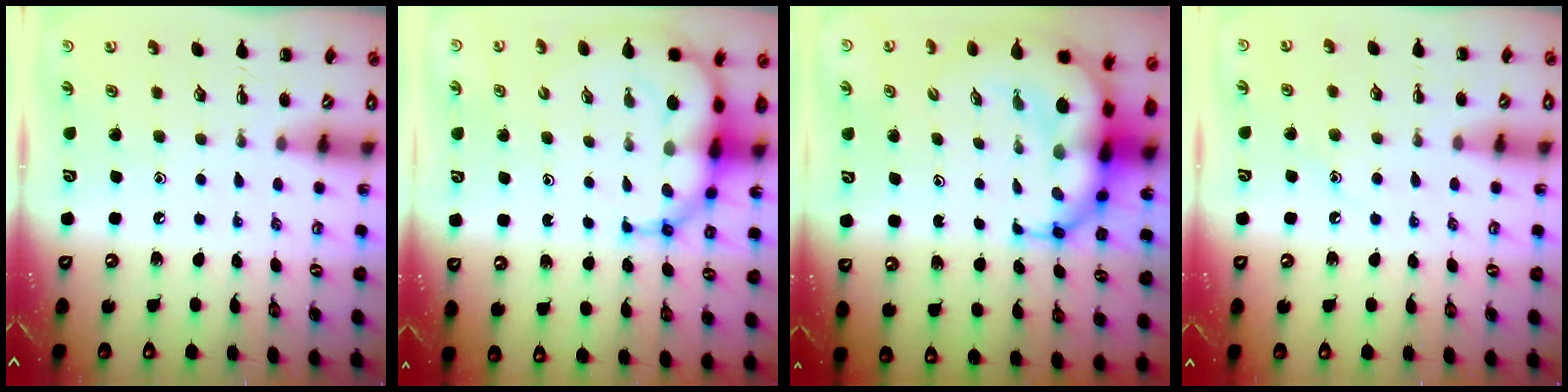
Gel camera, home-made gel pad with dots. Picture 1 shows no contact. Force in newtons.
{"total": 10.9, "press": 10.5, "slide": 2.9}
{"total": 12.4, "press": 12.0, "slide": 3.1}
{"total": 6.6, "press": 6.5, "slide": 1.4}